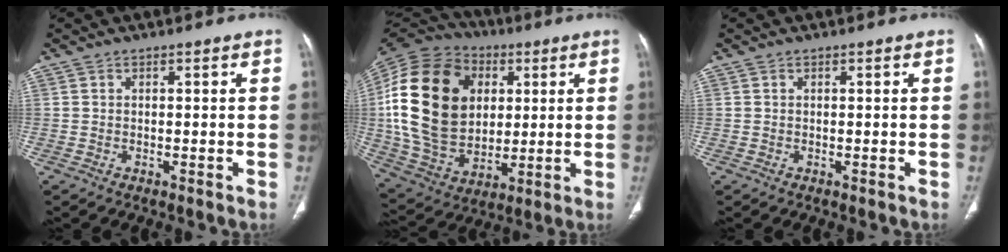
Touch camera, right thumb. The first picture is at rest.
{"total": 27.9, "force": [4.7, 20.0, 18.8], "torque": [-0.369, 0.005, 0.092]}
{"total": 0.0}